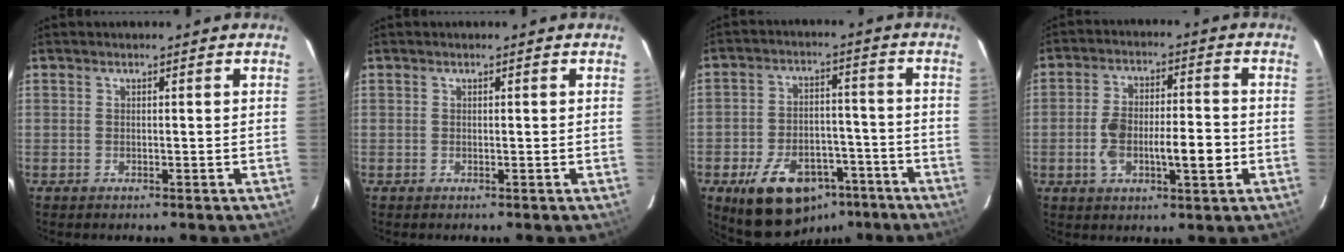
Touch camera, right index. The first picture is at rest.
{"total": 0.0}
{"total": 14.3, "force": [-8.4, 8.0, 8.2], "torque": [-0.129, 0.010, -0.125]}
{"total": 10.1, "force": [-2.2, 3.3, 9.2], "torque": [-0.167, 0.015, -0.033]}